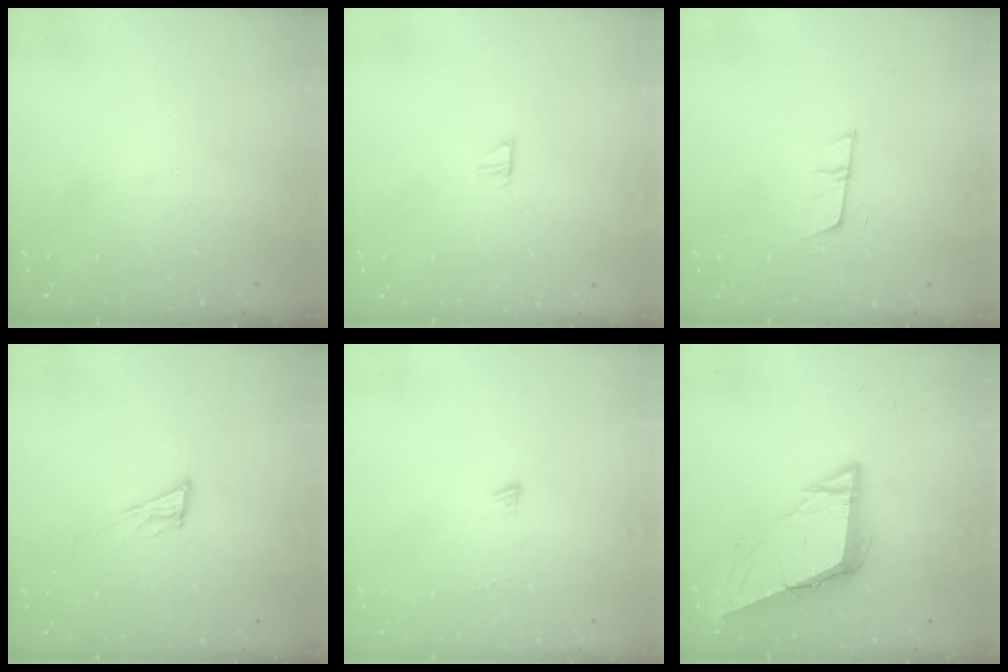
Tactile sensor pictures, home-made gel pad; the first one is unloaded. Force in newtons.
{"total": 5.4, "press": 5.4, "slide": 0.5}
{"total": 6.2, "press": 5.6, "slide": 2.7}
{"total": 8.7, "press": 8.3, "slide": 2.6}
{"total": 3.0, "press": 3.0, "slide": 0.3}
{"total": 10.3, "press": 9.9, "slide": 2.9}